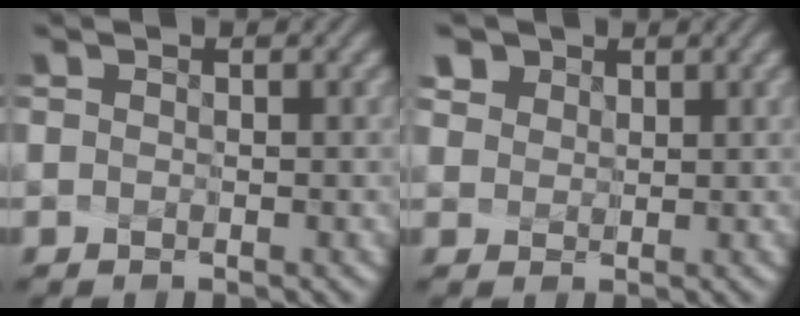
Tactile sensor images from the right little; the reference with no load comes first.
{"total": 3.9, "force": [2.4, 2.8, 1.3], "torque": [-0.040, 0.007, 0.039]}